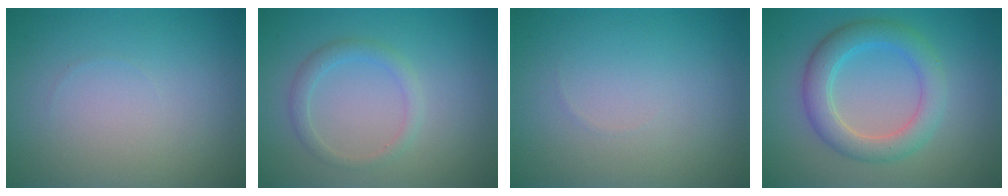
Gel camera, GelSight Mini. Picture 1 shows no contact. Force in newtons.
{"total": 1.7, "press": 1.7, "slide": 0.2}
{"total": 0.0}
{"total": 4.3, "press": 4.3, "slide": 0.1}